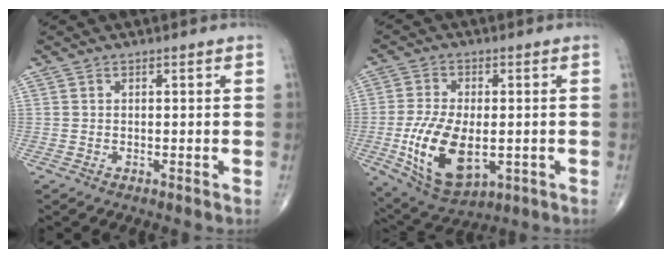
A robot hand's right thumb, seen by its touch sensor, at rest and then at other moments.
{"total": 14.7, "force": [-2.8, 7.8, 12.1], "torque": [-0.223, -0.010, -0.032]}